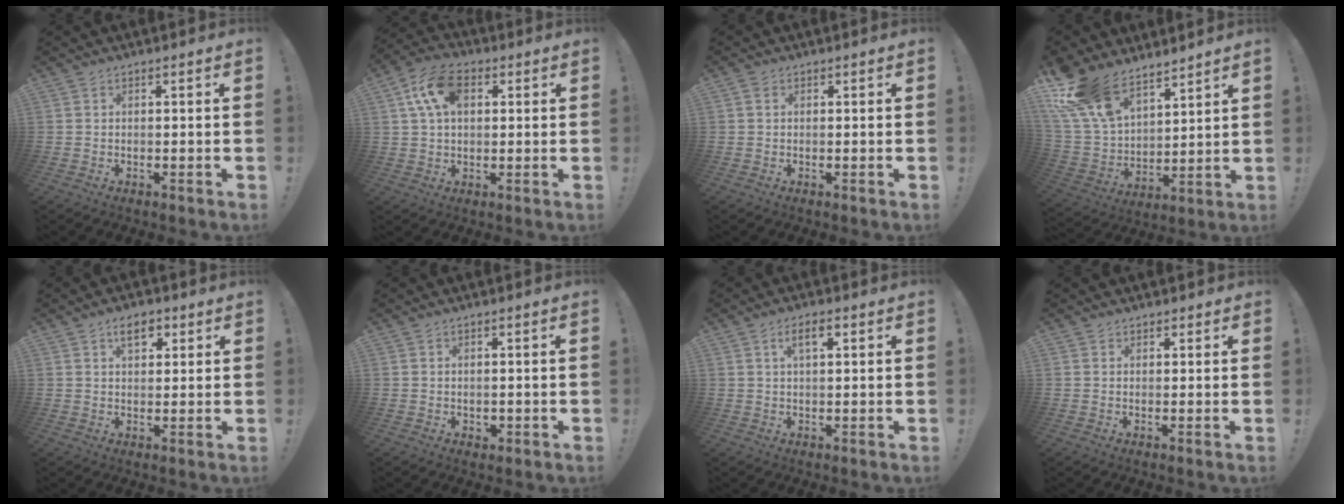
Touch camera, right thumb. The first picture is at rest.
{"total": 12.3, "force": [4.0, 7.4, 8.9], "torque": [-0.160, 0.008, 0.078]}
{"total": 1.1, "force": [0.4, 0.8, 0.5], "torque": [-0.016, 0.005, 0.009]}
{"total": 16.3, "force": [12.0, 8.4, 7.1], "torque": [-0.148, -0.077, 0.231]}
{"total": 5.0, "force": [2.5, 2.7, 3.4], "torque": [-0.039, -0.004, 0.041]}
{"total": 1.1, "force": [0.3, 1.0, 0.2], "torque": [0.002, -0.001, 0.005]}
{"total": 4.4, "force": [1.7, 1.6, 3.7], "torque": [-0.063, 0.001, 0.025]}
{"total": 0.8, "force": [0.6, 0.5, 0.0], "torque": [0.011, -0.003, 0.011]}